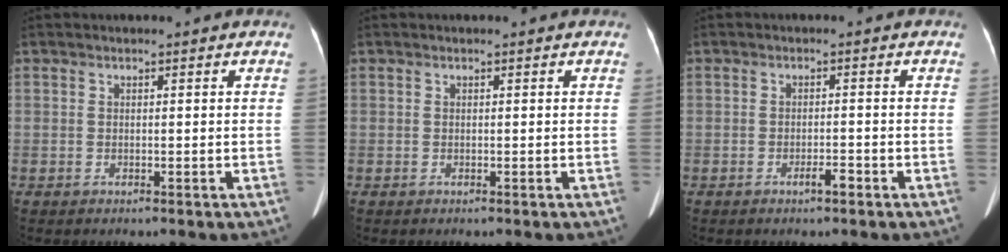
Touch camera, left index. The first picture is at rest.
{"total": 0.0}
{"total": 1.8, "force": [-1.2, 0.3, 1.3], "torque": [-0.022, 0.000, -0.019]}